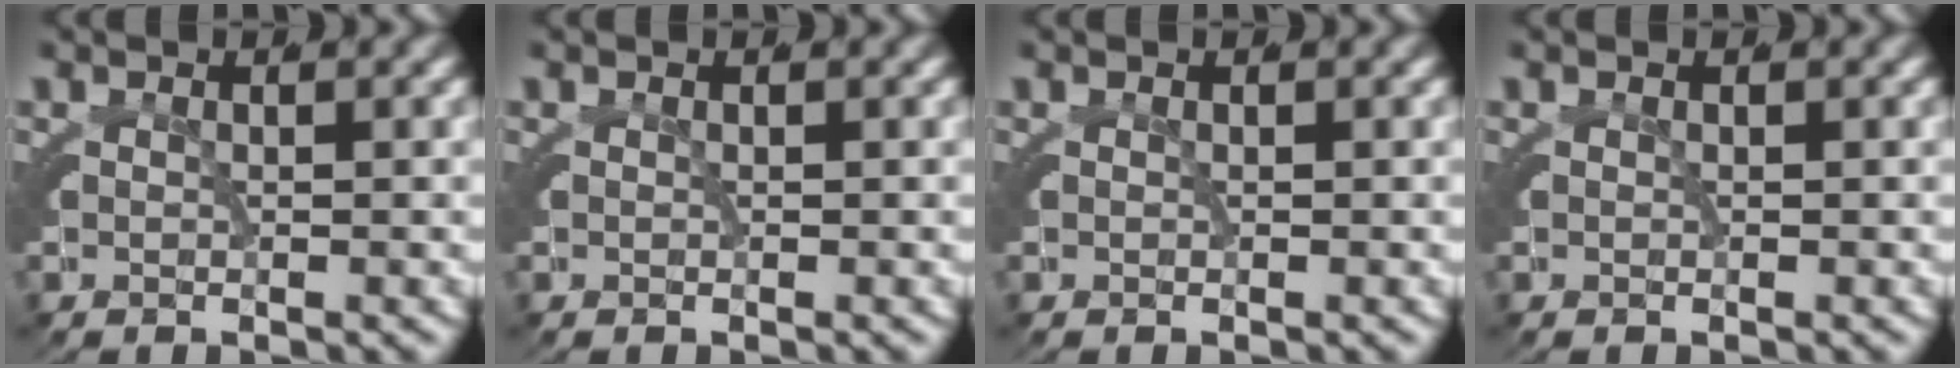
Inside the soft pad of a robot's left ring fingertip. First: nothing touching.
{"total": 0.0}
{"total": 0.0}
{"total": 0.0}